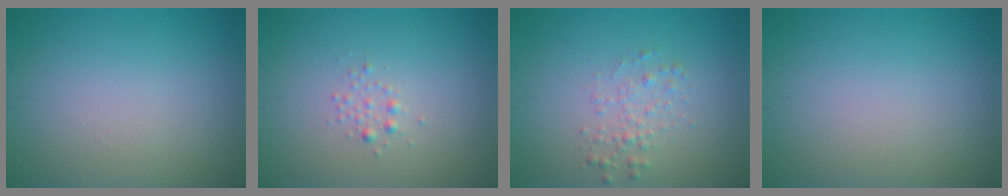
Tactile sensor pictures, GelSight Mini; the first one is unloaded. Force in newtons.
{"total": 0.9, "press": 0.9, "slide": 0.0}
{"total": 1.6, "press": 1.6, "slide": 0.1}
{"total": 0.0}